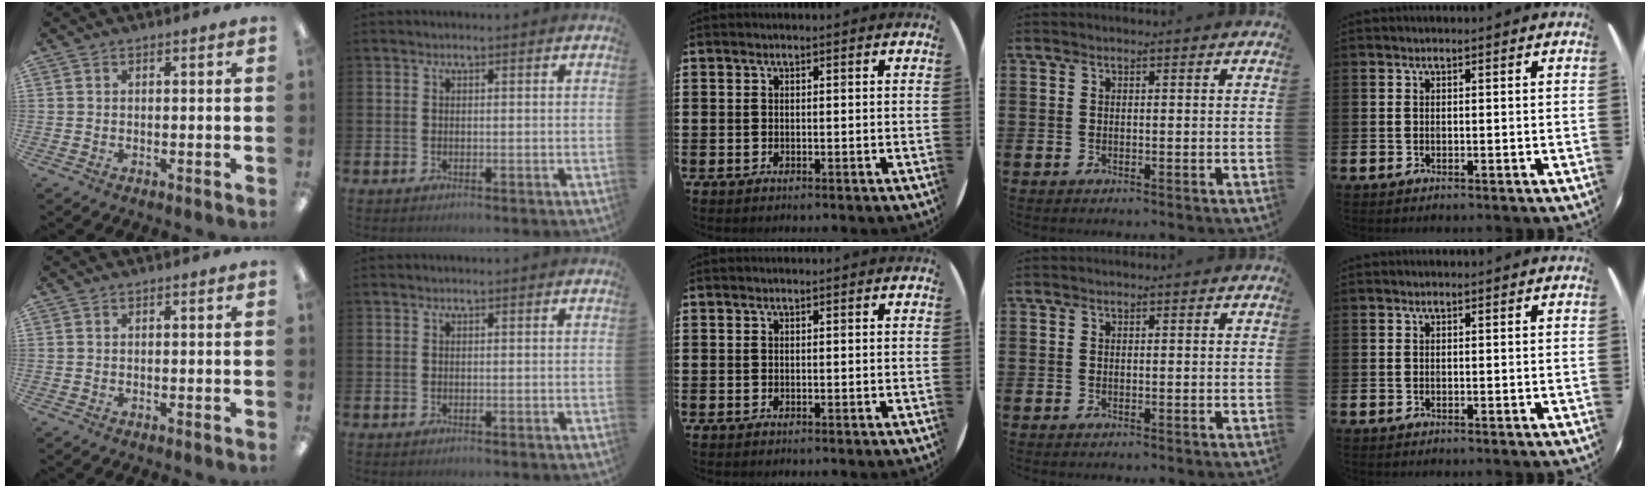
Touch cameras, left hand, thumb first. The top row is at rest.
{}